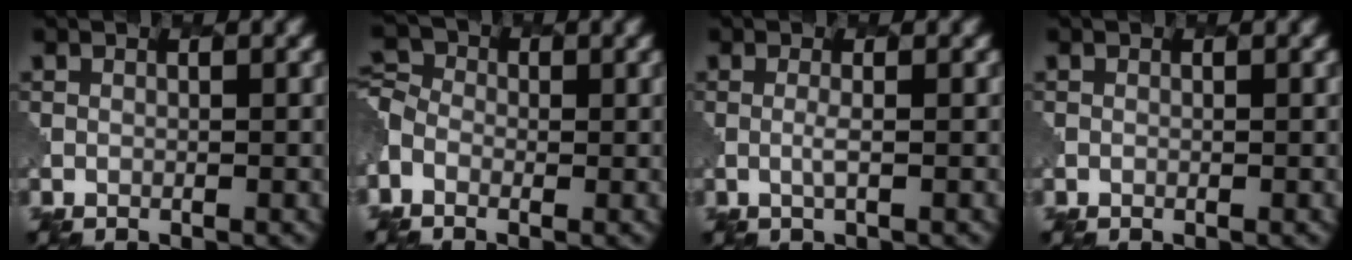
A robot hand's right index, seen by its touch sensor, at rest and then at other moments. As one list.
[{"total": 3.1, "force": [-1.3, 2.3, 1.6], "torque": [-0.033, 0.003, -0.033]}, {"total": 1.1, "force": [0.2, 0.1, 1.0], "torque": [-0.018, 0.002, -0.001]}, {"total": 0.0}]